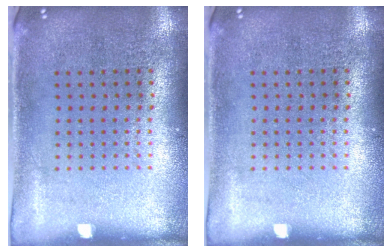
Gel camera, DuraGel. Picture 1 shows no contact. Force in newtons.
{"total": 0.0}